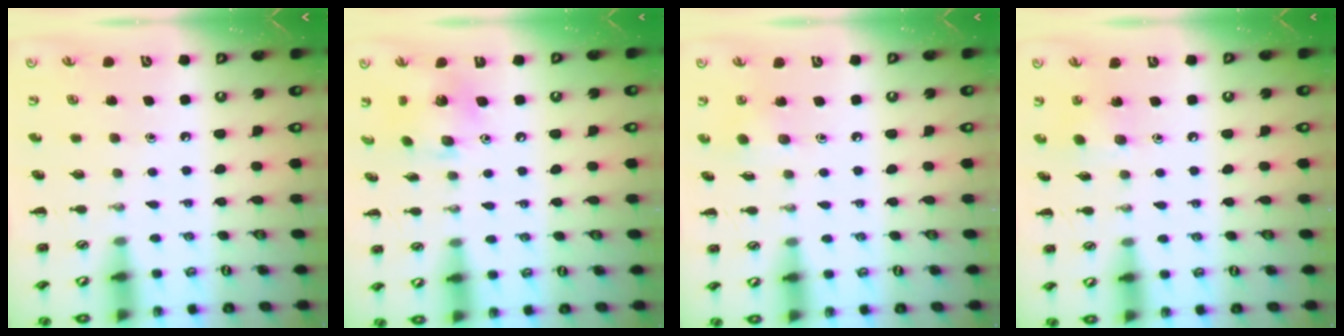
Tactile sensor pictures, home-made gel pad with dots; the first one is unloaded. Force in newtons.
{"total": 7.3, "press": 7.3, "slide": 0.4}
{"total": 3.3, "press": 3.2, "slide": 1.0}
{"total": 3.8, "press": 3.8, "slide": 0.5}